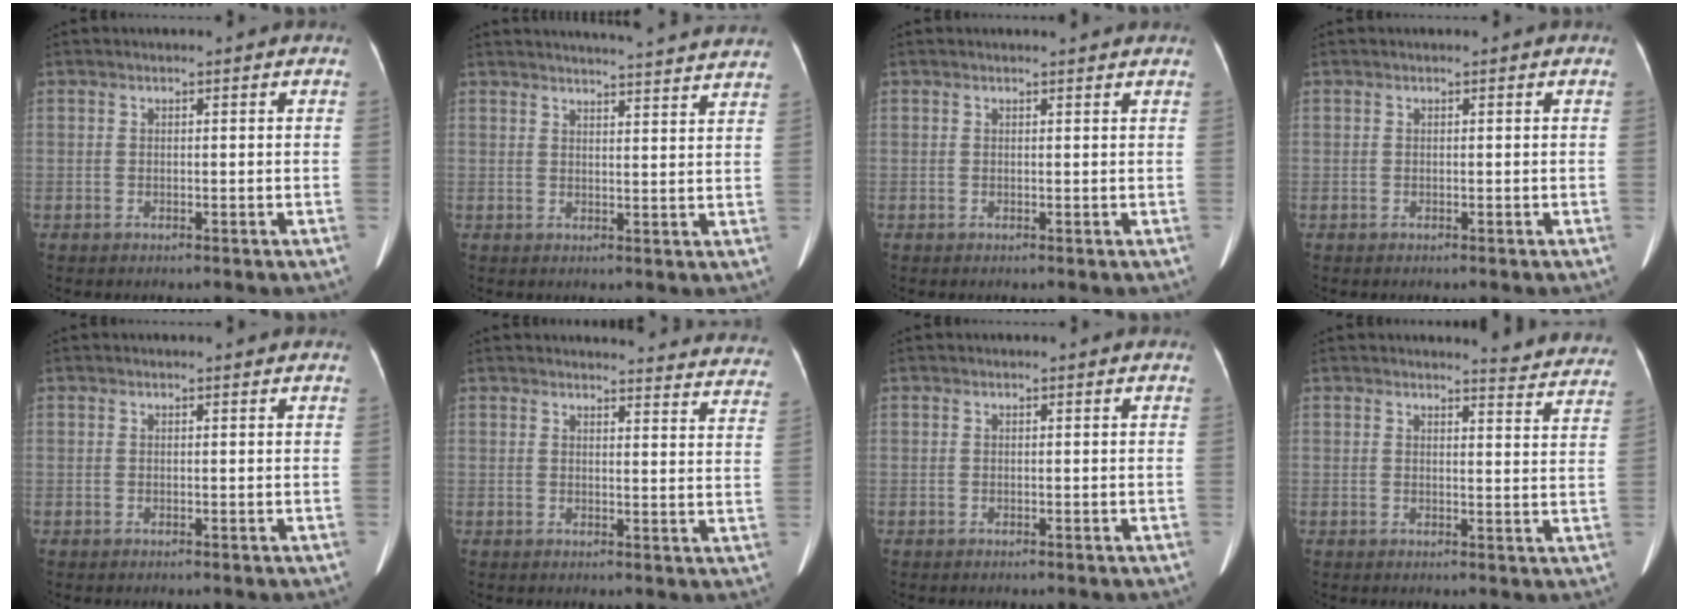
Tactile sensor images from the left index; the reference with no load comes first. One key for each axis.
{"total": 18.2, "fx": 17.4, "fy": 0.5, "fz": 5.3, "tx": -0.069, "ty": -0.019, "tz": 0.205}
{"total": 2.0, "fx": 1.9, "fy": 0.0, "fz": 0.5, "tx": -0.011, "ty": 0.004, "tz": 0.021}
{"total": 0.0}
{"total": 0.5, "fx": 0.5, "fy": 0.0, "fz": 0.1, "tx": -0.004, "ty": 0.000, "tz": 0.005}
{"total": 19.9, "fx": 19.5, "fy": 2.8, "fz": 2.9, "tx": -0.001, "ty": -0.089, "tz": 0.189}
{"total": 0.0}
{"total": 9.1, "fx": 9.0, "fy": 0.7, "fz": 1.0, "tx": 0.004, "ty": -0.045, "tz": 0.076}